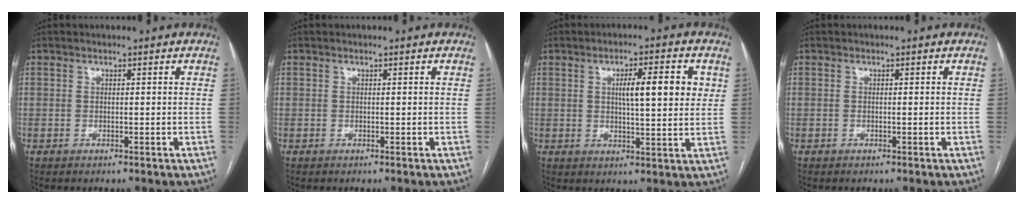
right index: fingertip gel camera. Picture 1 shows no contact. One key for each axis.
{"total": 0.0}
{"total": 8.0, "fx": 2.2, "fy": 1.4, "fz": 7.6, "tx": -0.116, "ty": 0.009, "tz": 0.032}
{"total": 0.0}